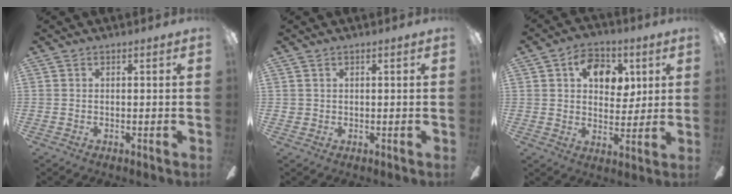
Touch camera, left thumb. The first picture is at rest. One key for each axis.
{"total": 1.1, "fx": 0.6, "fy": 0.9, "fz": 0.1, "tx": -0.003, "ty": 0.001, "tz": 0.010}
{"total": 10.1, "fx": 4.0, "fy": 7.2, "fz": 5.9, "tx": -0.073, "ty": 0.003, "tz": 0.067}